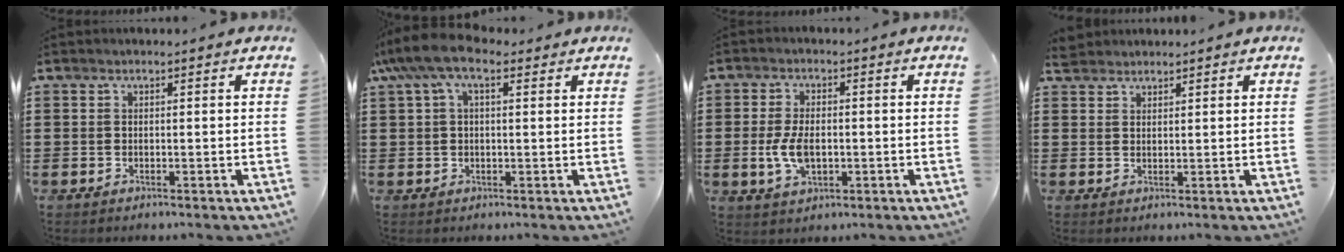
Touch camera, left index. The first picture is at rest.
{"total": 6.7, "force": [3.3, 2.5, 5.2], "torque": [-0.114, 0.007, 0.056]}
{"total": 5.6, "force": [-0.8, 2.9, 4.7], "torque": [-0.105, -0.002, -0.019]}
{"total": 2.0, "force": [1.9, 0.6, 0.0], "torque": [-0.006, 0.003, 0.038]}